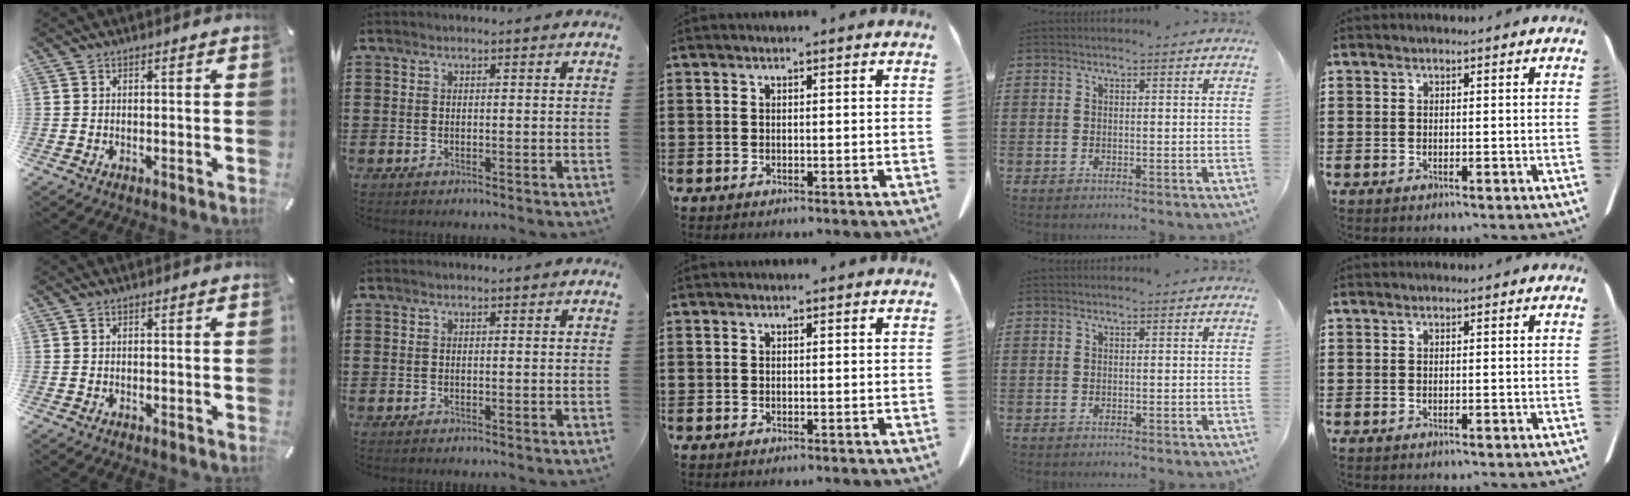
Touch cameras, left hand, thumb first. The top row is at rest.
{}